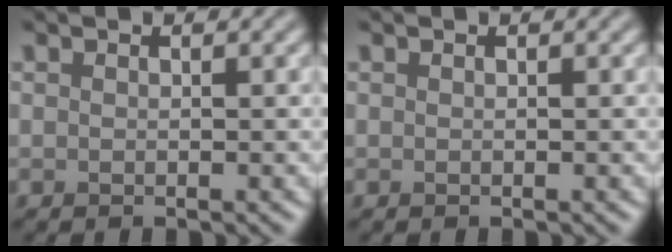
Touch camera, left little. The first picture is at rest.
{"total": 0.0}